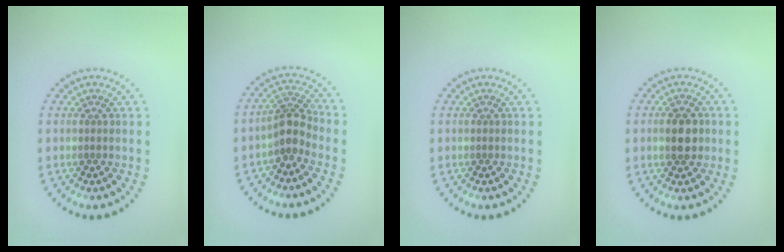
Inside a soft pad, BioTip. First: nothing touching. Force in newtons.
{"total": 2.8, "press": 2.1, "slide": 1.9}
{"total": 0.0}
{"total": 3.0, "press": 3.0, "slide": 0.1}